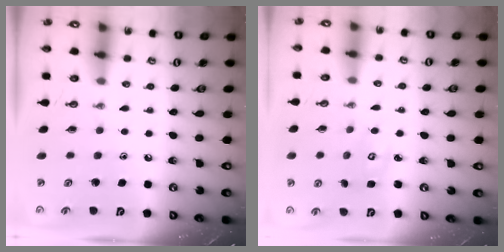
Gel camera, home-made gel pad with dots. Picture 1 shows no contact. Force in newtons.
{"total": 2.7, "press": 2.7, "slide": 0.3}